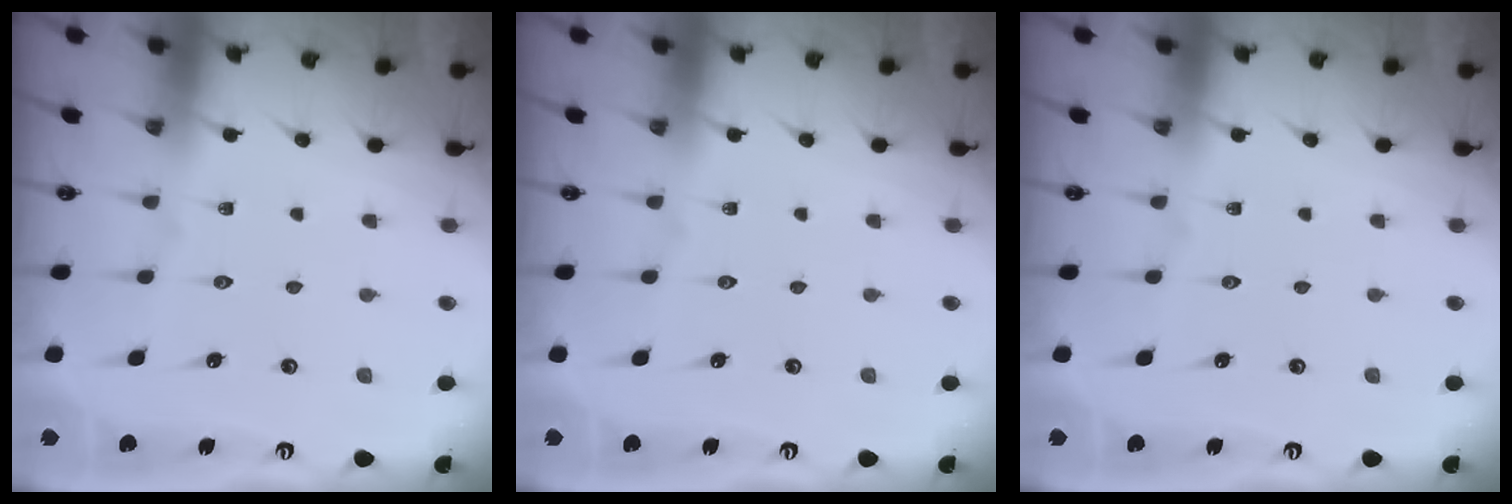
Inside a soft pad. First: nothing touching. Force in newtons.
{"total": 0.0}
{"total": 0.0}